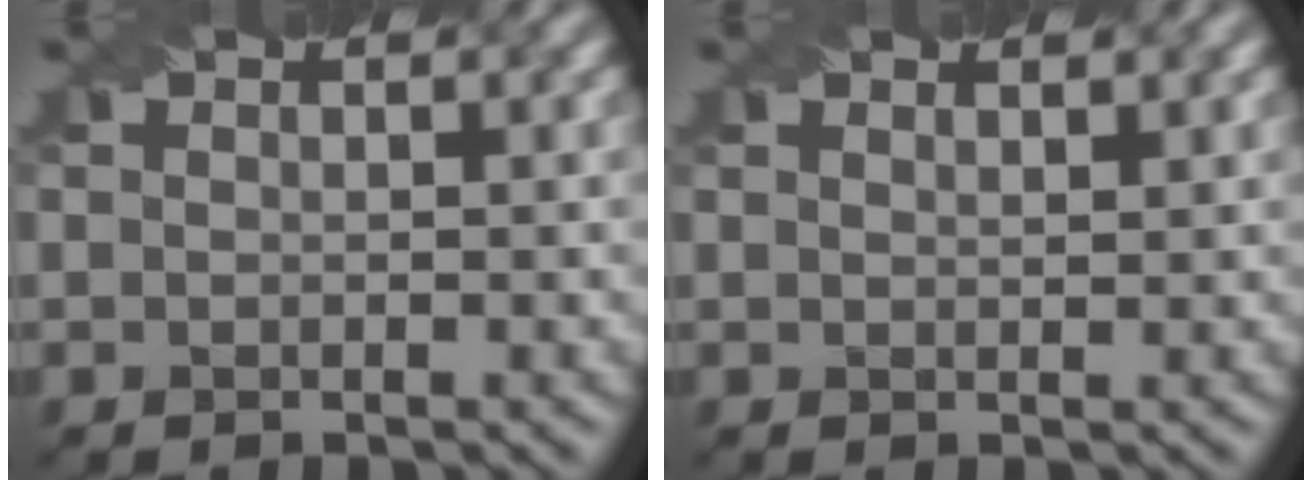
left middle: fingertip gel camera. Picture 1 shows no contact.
{"total": 1.3, "force": [1.1, 0.3, 0.6], "torque": [-0.006, -0.005, 0.010]}